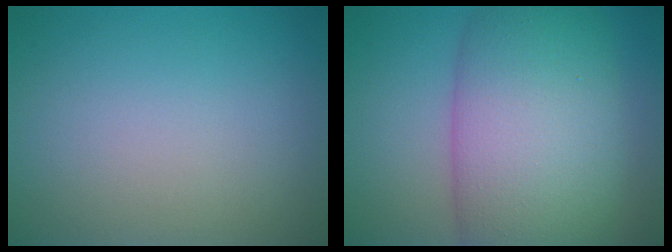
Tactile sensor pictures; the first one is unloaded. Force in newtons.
{"total": 12.5, "press": 12.5, "slide": 0.2}